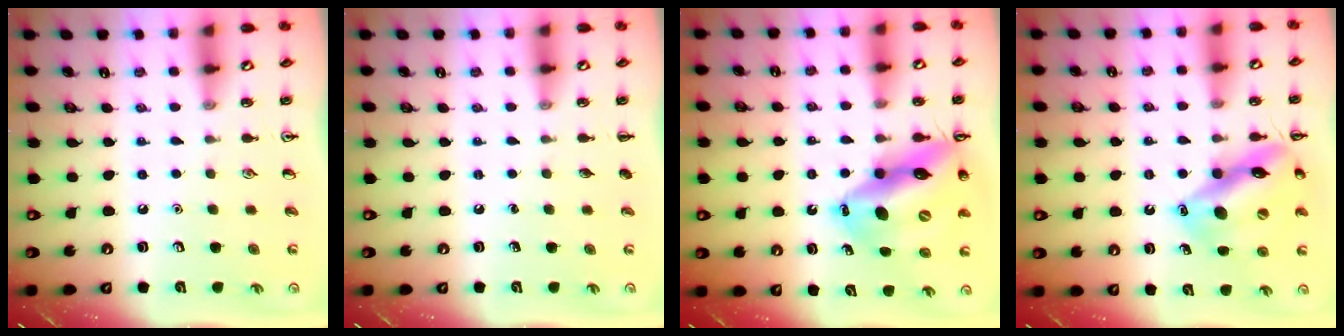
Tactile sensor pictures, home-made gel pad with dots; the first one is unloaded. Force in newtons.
{"total": 0.0}
{"total": 18.2, "press": 17.4, "slide": 5.3}
{"total": 15.9, "press": 15.7, "slide": 2.4}